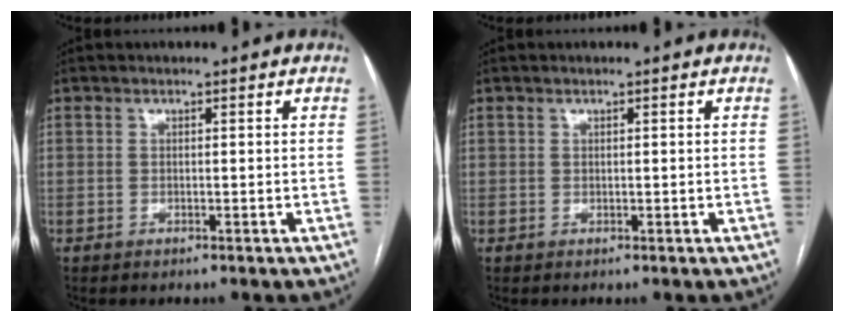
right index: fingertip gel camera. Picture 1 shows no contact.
{"total": 0.0}